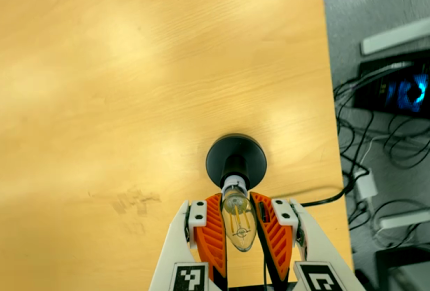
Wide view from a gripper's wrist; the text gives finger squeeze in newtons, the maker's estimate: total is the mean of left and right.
{"total": 16.8, "left": 15.8, "right": 17.8}